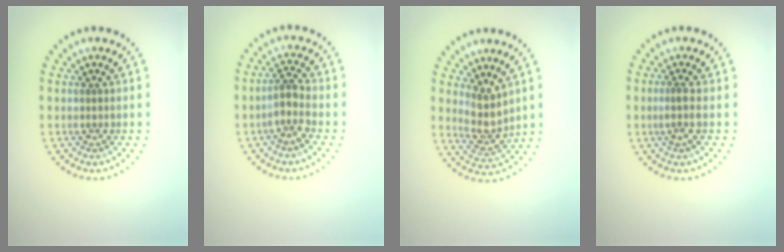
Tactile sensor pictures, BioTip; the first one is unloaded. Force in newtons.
{"total": 2.3, "press": 1.8, "slide": 1.4}
{"total": 3.0, "press": 2.3, "slide": 1.9}
{"total": 1.6, "press": 1.2, "slide": 1.0}